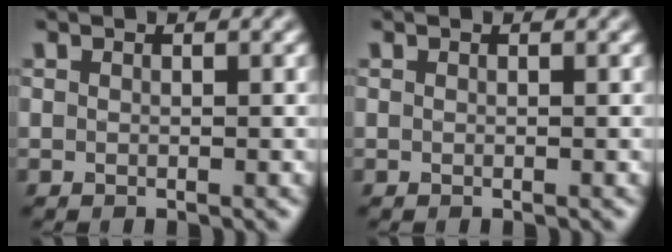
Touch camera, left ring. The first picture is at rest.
{"total": 0.0}